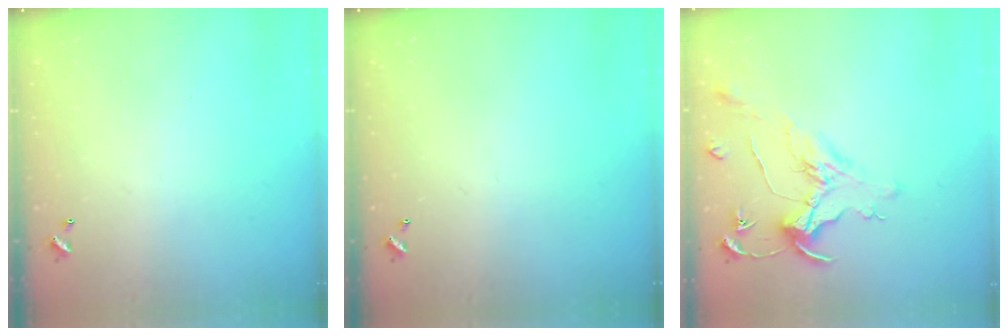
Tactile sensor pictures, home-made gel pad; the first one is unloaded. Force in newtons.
{"total": 0.0}
{"total": 1.6, "press": 1.4, "slide": 0.7}